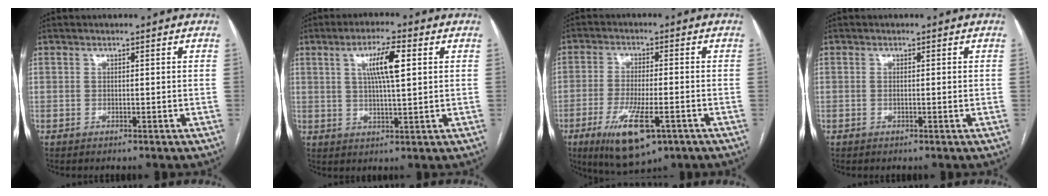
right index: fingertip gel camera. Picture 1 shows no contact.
{"total": 7.3, "force": [2.4, 0.8, 6.9], "torque": [-0.126, 0.007, 0.042]}
{"total": 10.9, "force": [-5.1, 2.9, 9.1], "torque": [-0.167, -0.023, -0.076]}
{"total": 0.8, "force": [0.0, 0.1, 0.8], "torque": [-0.019, -0.002, 0.002]}